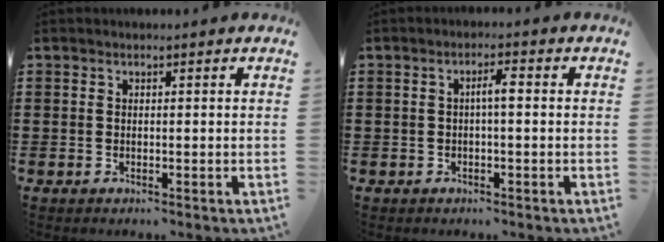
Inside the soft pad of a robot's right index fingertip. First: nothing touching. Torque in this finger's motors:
{"motor_torque": [0.54, -0.35, 0.08, 0.07]}